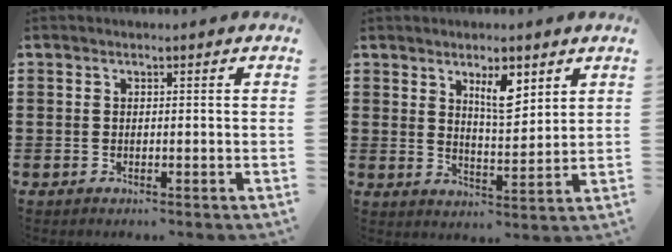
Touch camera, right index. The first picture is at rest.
{"total": 5.8, "force": [3.3, 2.0, 4.3], "torque": [-0.067, -0.006, 0.052]}